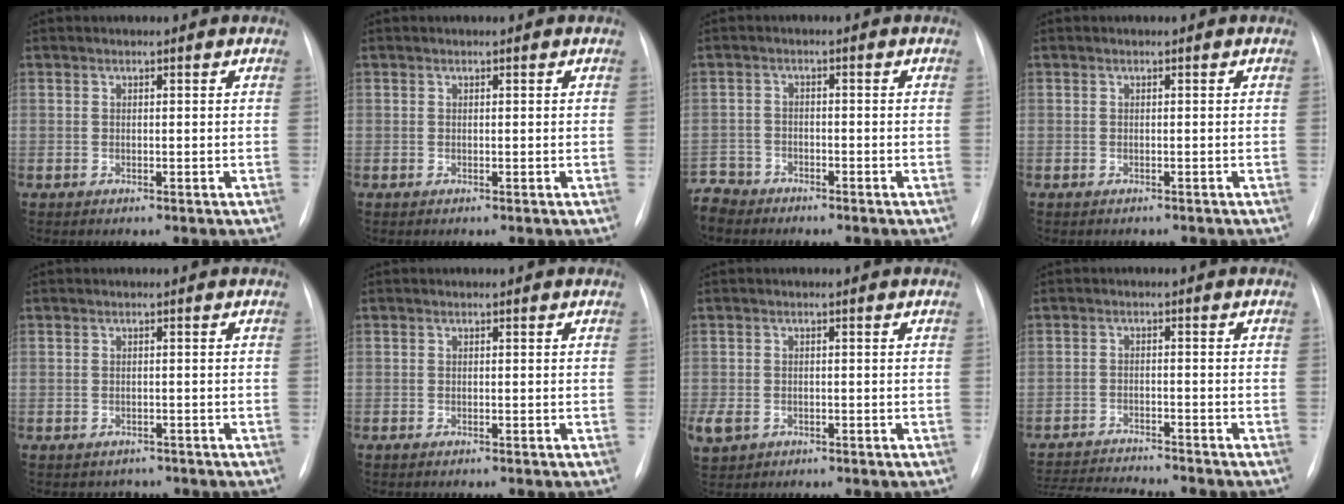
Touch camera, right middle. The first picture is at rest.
{"total": 0.0}
{"total": 4.9, "force": [-4.5, 1.9, -0.2], "torque": [0.009, -0.009, -0.092]}
{"total": 1.6, "force": [-1.5, 0.5, 0.3], "torque": [-0.008, -0.002, -0.017]}
{"total": 2.1, "force": [-1.7, 1.3, -0.1], "torque": [-0.004, 0.007, -0.022]}
{"total": 0.7, "force": [-0.6, 0.1, 0.4], "torque": [-0.009, -0.002, -0.008]}
{"total": 4.5, "force": [-2.0, 3.5, 2.1], "torque": [-0.050, -0.002, -0.028]}
{"total": 11.5, "force": [-11.0, -0.1, 3.5], "torque": [-0.052, -0.005, -0.170]}